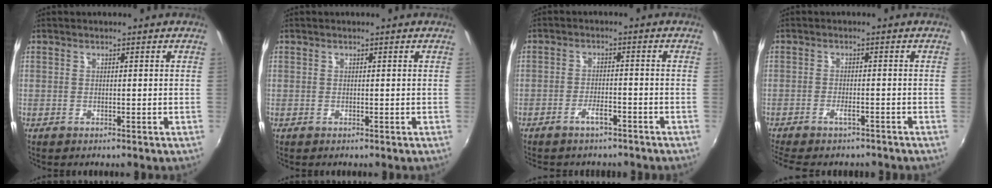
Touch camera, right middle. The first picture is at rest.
{"total": 0.0}
{"total": 3.3, "force": [-2.7, 1.0, 1.7], "torque": [-0.043, 0.004, -0.042]}
{"total": 6.0, "force": [-4.9, 1.6, 3.0], "torque": [-0.075, -0.014, -0.079]}